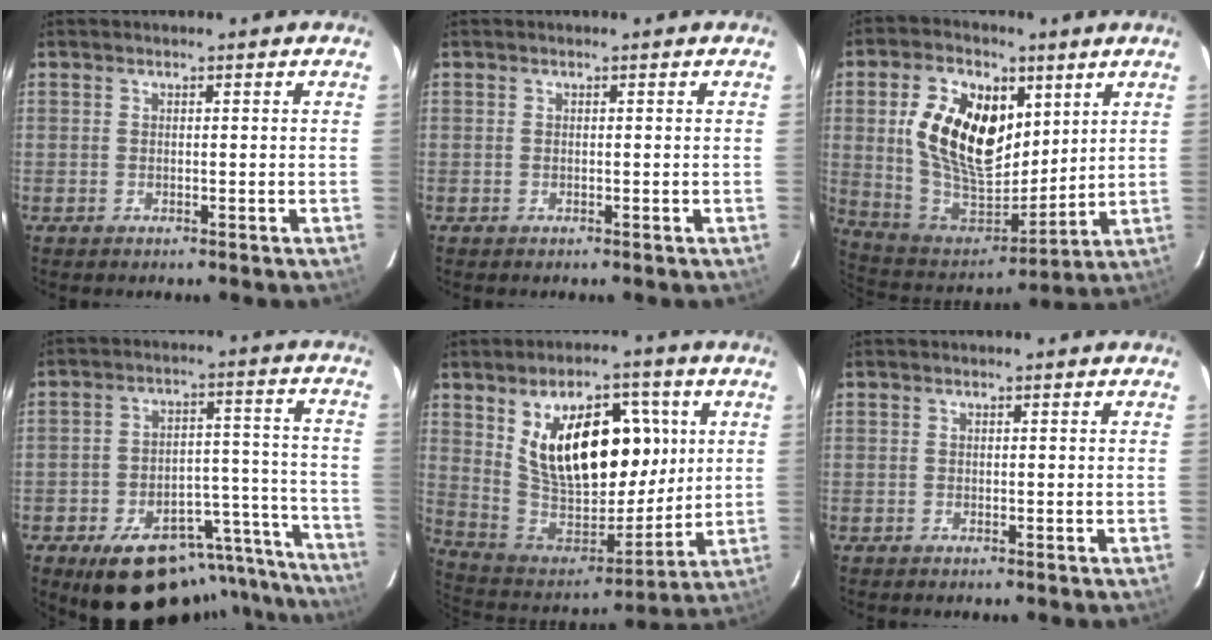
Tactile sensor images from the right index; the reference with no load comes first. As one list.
[{"total": 0.0}, {"total": 20.1, "force": [5.8, 12.1, 15.0], "torque": [-0.306, 0.009, 0.118]}, {"total": 24.6, "force": [-19.5, 10.0, 11.1], "torque": [-0.148, 0.045, -0.241]}, {"total": 21.7, "force": [6.8, 11.9, 16.8], "torque": [-0.297, 0.005, 0.137]}, {"total": 0.0}]